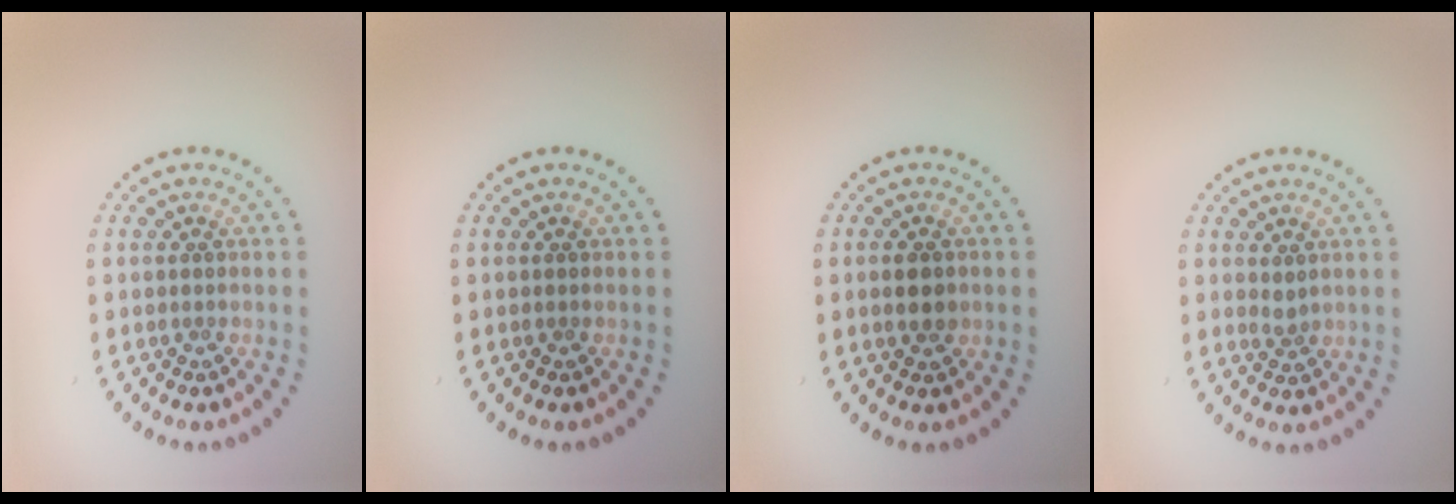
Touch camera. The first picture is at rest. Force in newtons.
{"total": 0.0}
{"total": 2.1, "press": 2.1, "slide": 0.1}
{"total": 1.0, "press": 0.7, "slide": 0.7}